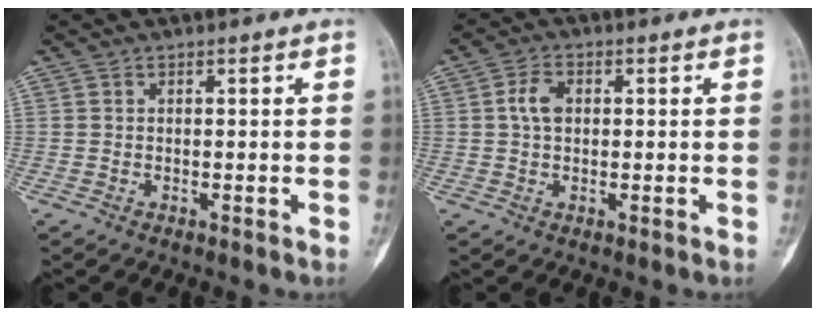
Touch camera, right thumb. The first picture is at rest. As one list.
[{"total": 3.9, "force": [0.5, 2.7, 2.8], "torque": [-0.055, 0.008, 0.006]}]